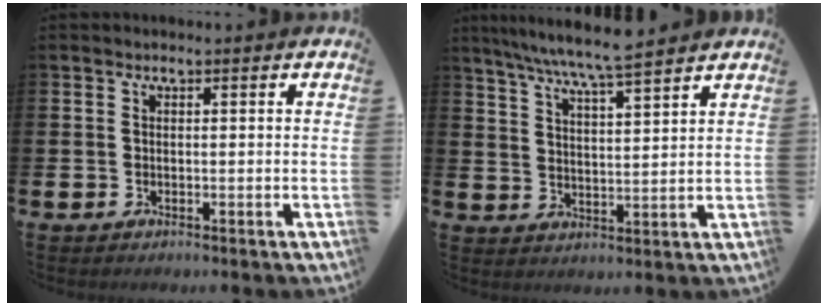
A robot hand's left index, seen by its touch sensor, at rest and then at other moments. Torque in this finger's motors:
{"motor_torque": [0.96, -1.18, 0.66, 0.21]}